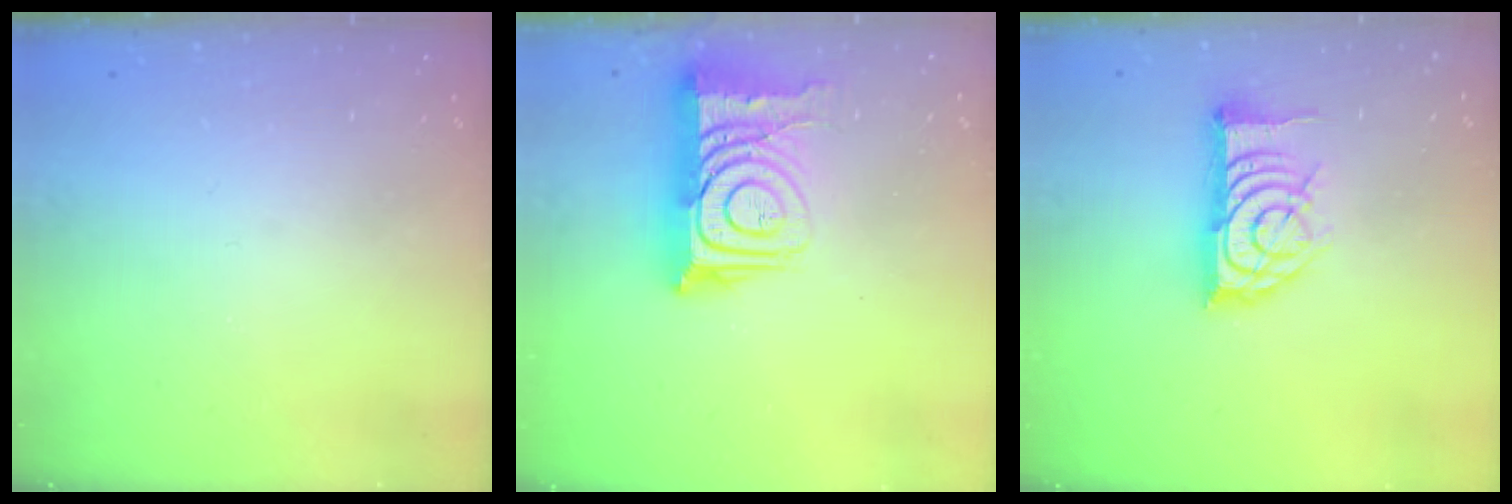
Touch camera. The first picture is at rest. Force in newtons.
{"total": 16.4, "press": 16.3, "slide": 1.6}
{"total": 15.6, "press": 15.6, "slide": 0.3}